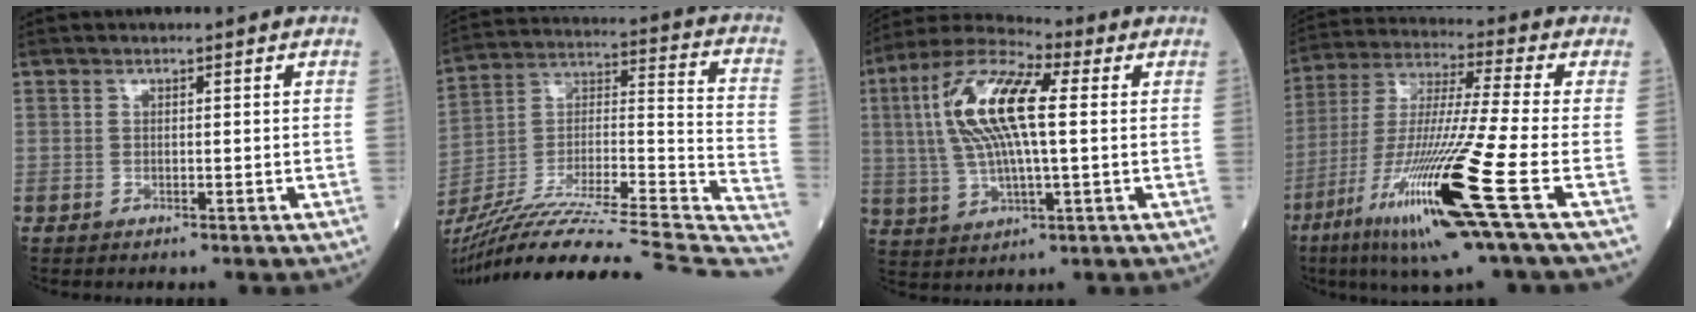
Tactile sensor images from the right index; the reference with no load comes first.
{"total": 34.3, "force": [-29.3, 2.5, 17.6], "torque": [-0.238, -0.018, -0.438]}
{"total": 14.1, "force": [2.5, 3.5, 13.5], "torque": [-0.283, 0.026, 0.043]}
{"total": 19.4, "force": [-8.2, -1.2, 17.6], "torque": [-0.363, -0.043, -0.156]}